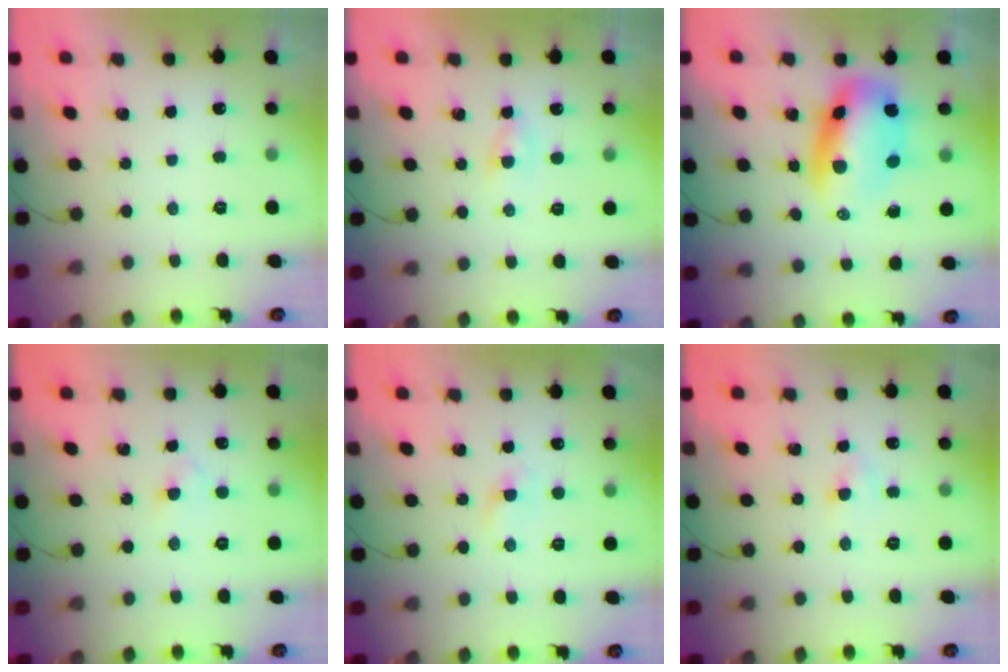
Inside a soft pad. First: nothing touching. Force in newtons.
{"total": 1.6, "press": 1.5, "slide": 0.6}
{"total": 10.3, "press": 9.9, "slide": 2.9}
{"total": 2.2, "press": 2.0, "slide": 0.9}
{"total": 1.0, "press": 0.8, "slide": 0.6}
{"total": 3.4, "press": 3.3, "slide": 1.0}